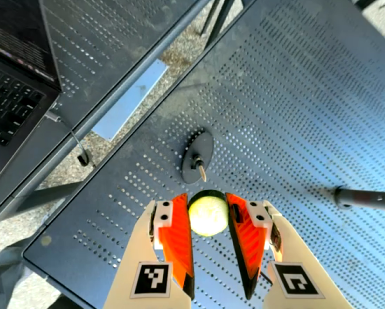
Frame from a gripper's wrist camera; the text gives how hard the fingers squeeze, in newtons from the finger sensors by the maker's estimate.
{"total": 11.2, "left": 11.7, "right": 10.7}